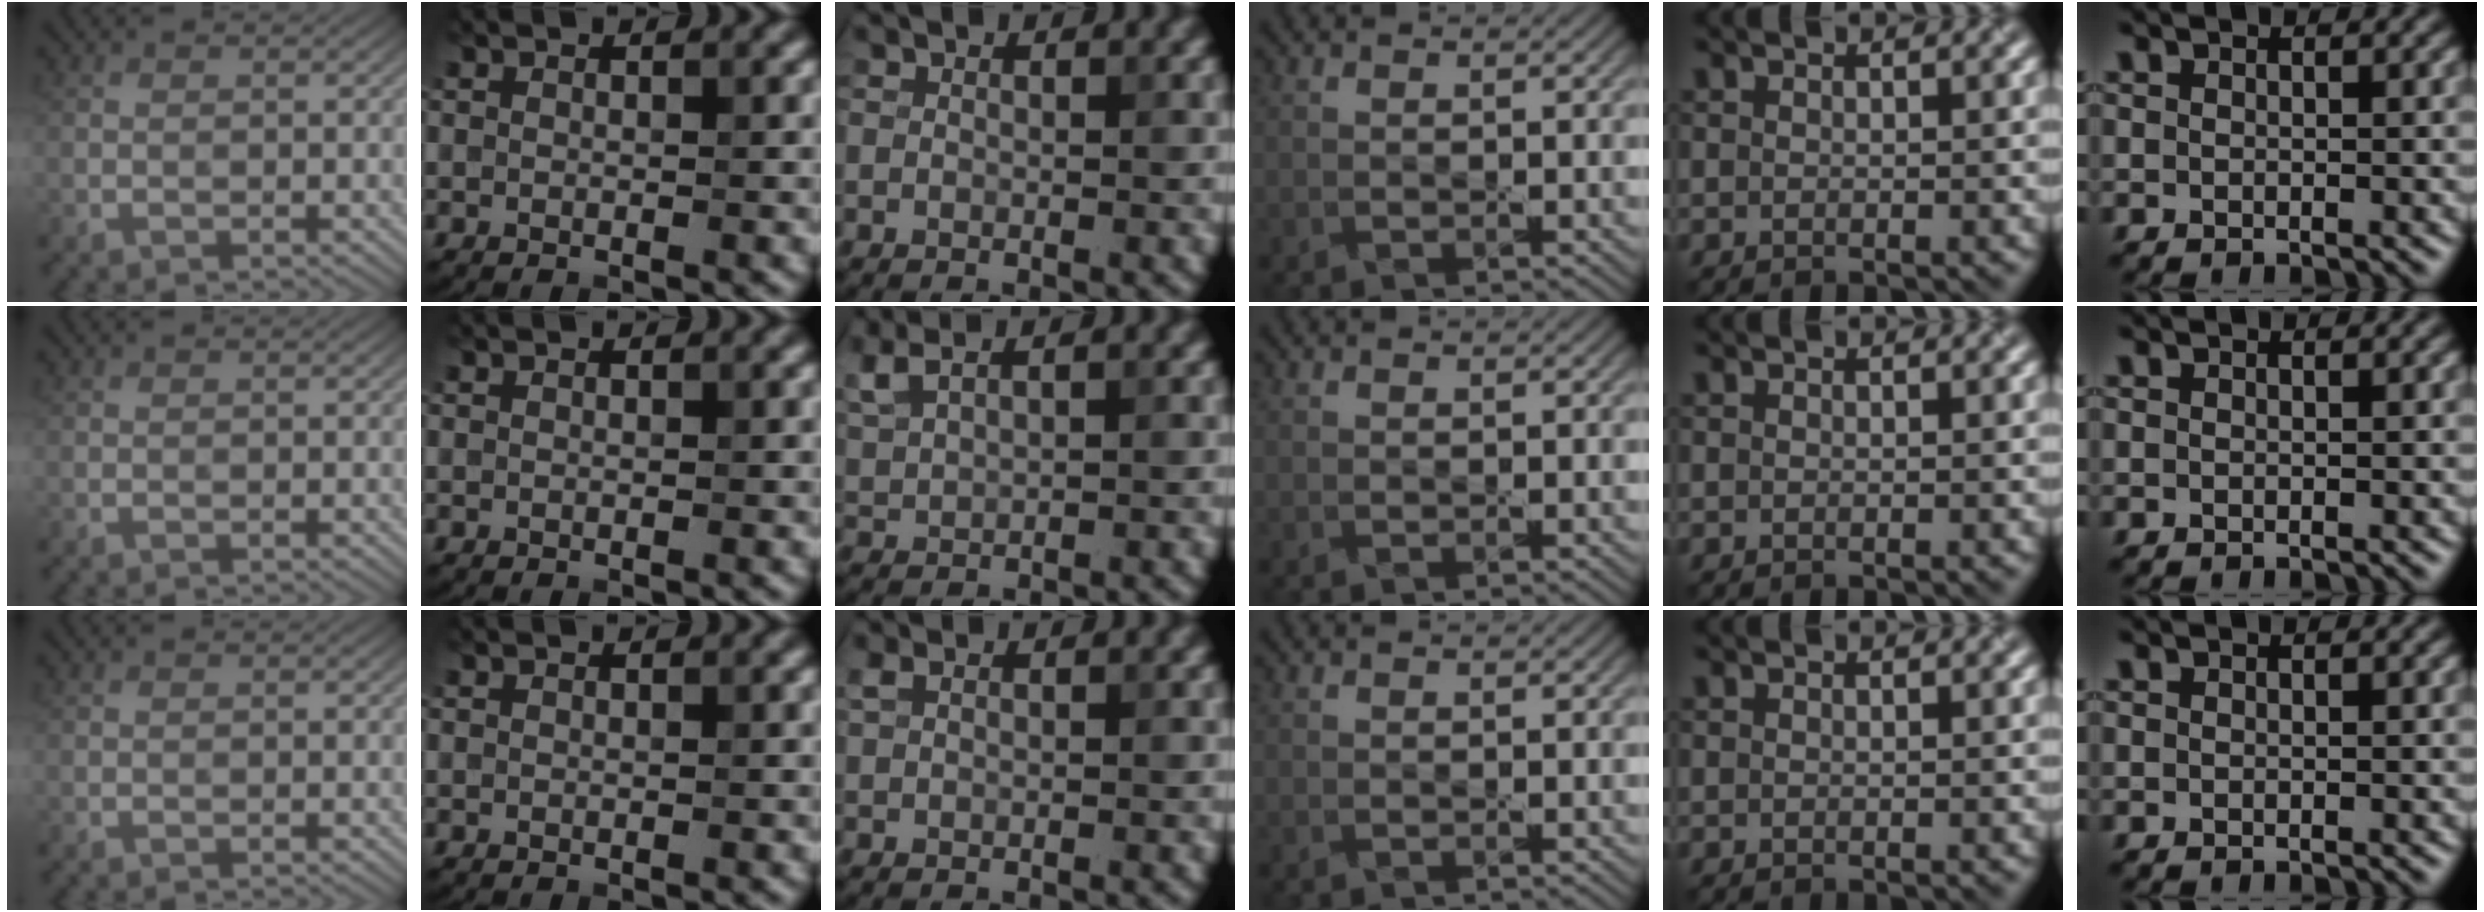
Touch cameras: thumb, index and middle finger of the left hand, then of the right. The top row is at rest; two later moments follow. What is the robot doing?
{"motion": "press", "object": "mouse"}